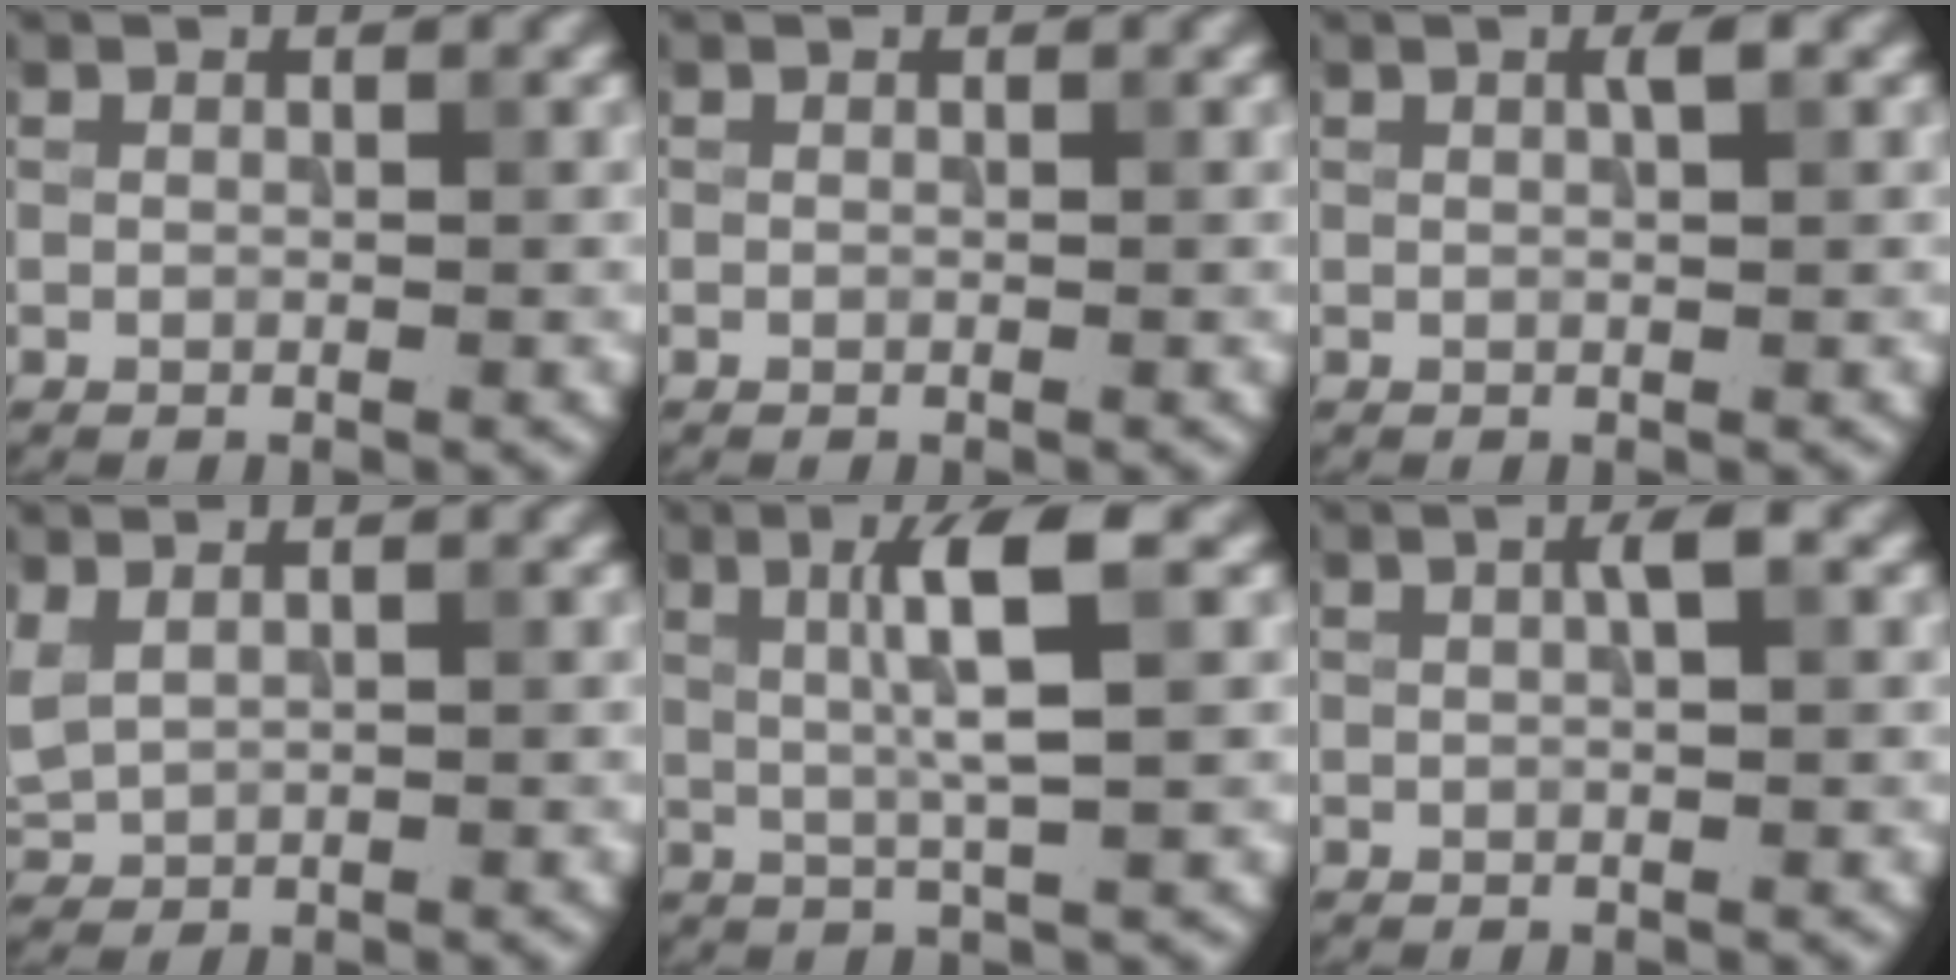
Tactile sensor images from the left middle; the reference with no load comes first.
{"total": 0.0}
{"total": 1.1, "force": [0.5, 0.1, 0.9], "torque": [-0.017, 0.003, 0.007]}
{"total": 1.8, "force": [1.2, 0.8, 1.1], "torque": [-0.033, 0.007, 0.031]}
{"total": 5.0, "force": [1.2, 0.5, 4.8], "torque": [-0.088, 0.005, 0.024]}
{"total": 1.7, "force": [0.6, 0.2, 1.6], "torque": [-0.028, 0.006, 0.008]}